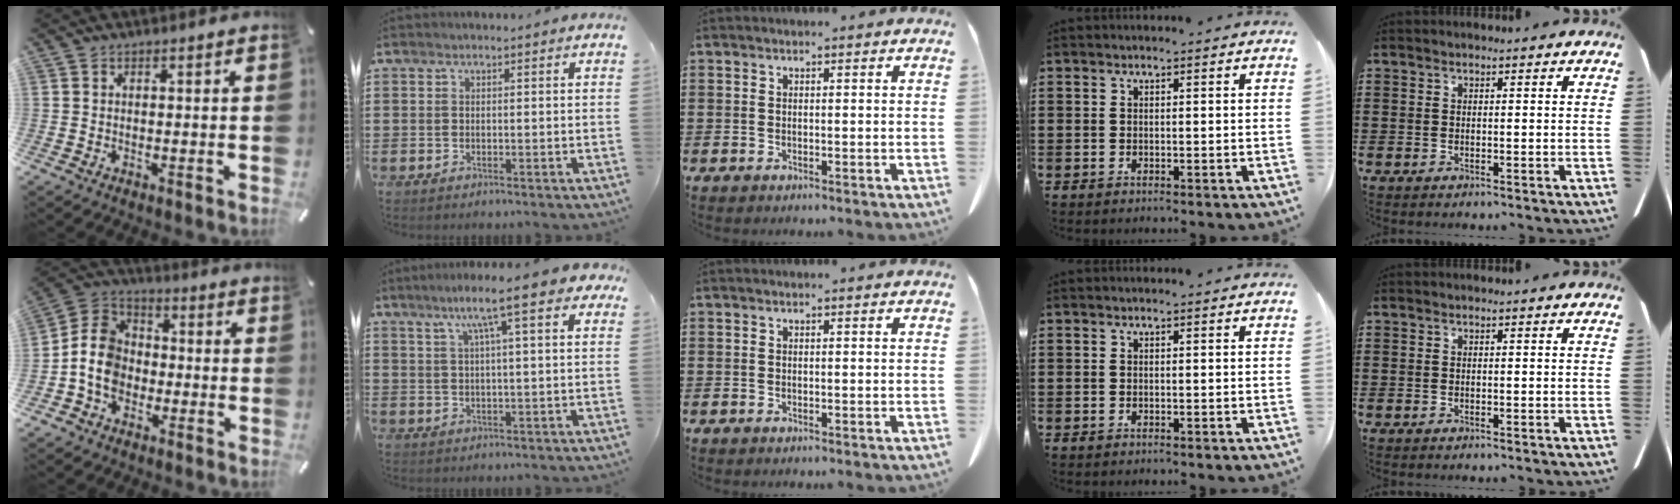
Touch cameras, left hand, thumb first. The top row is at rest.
{"thumb": {"total": 9.7, "force": [-2.6, 8.2, 4.5], "torque": [-0.120, 0.025, -0.050]}, "index": {"total": 9.5, "force": [5.2, 1.1, 7.9], "torque": [-0.150, 0.000, 0.083]}}